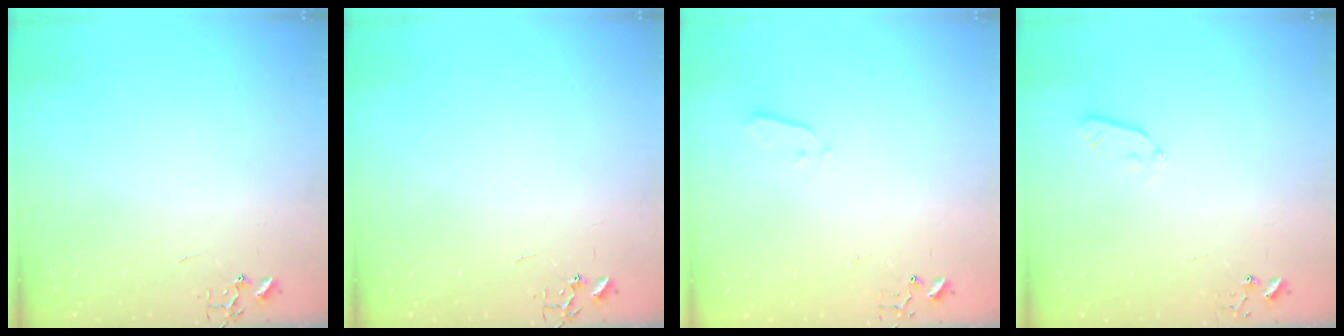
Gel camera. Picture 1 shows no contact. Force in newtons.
{"total": 0.0}
{"total": 3.0, "press": 3.0, "slide": 0.3}
{"total": 3.9, "press": 3.8, "slide": 0.8}